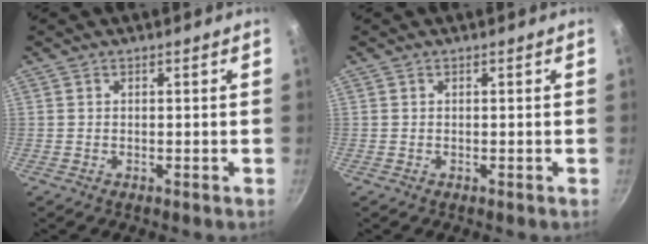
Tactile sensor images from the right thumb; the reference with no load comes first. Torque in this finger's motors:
{"motor_torque": [-0.02, 0.01, 0.00, -0.05, 0.01]}